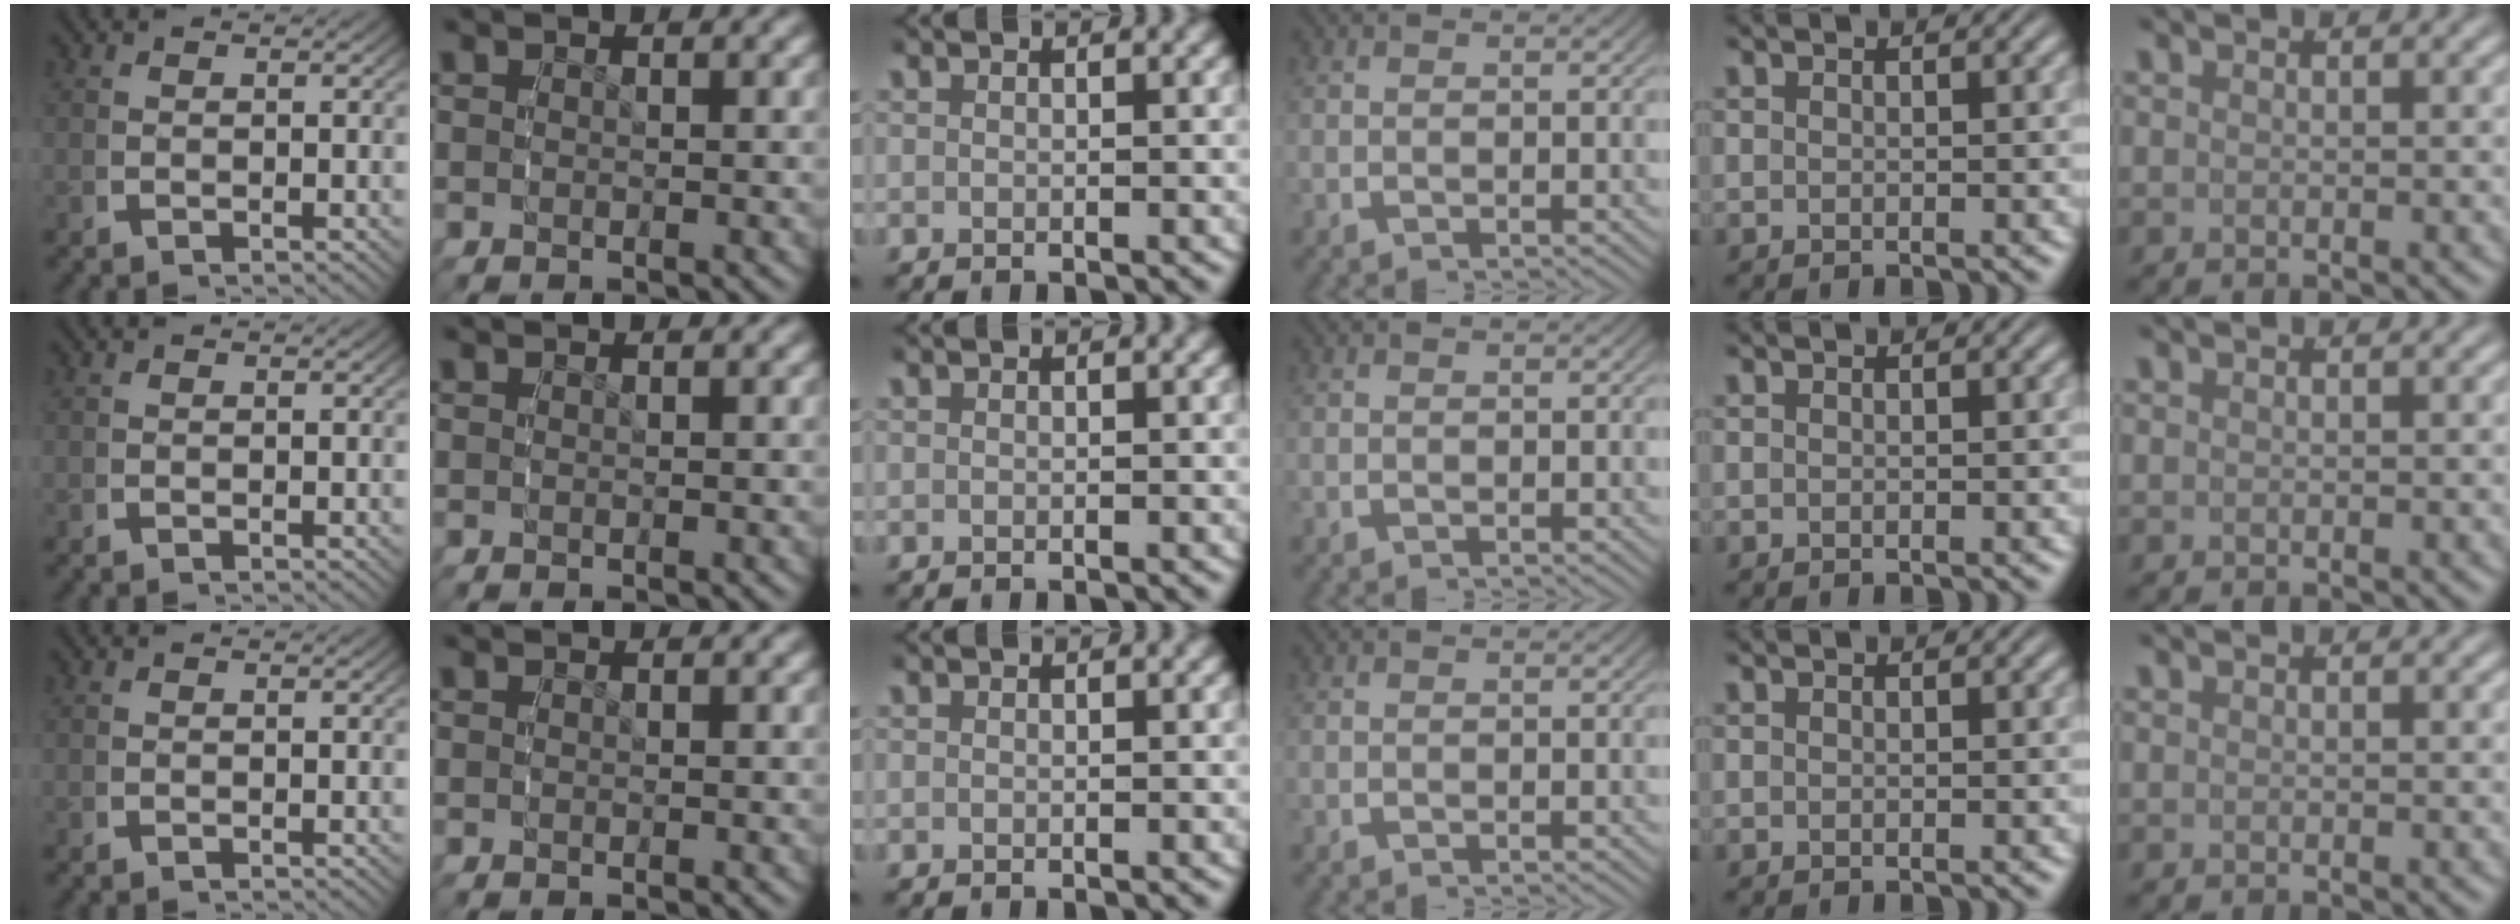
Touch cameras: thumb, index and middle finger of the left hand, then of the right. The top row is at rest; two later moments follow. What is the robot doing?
{"motion": "reach", "object": "backpack"}